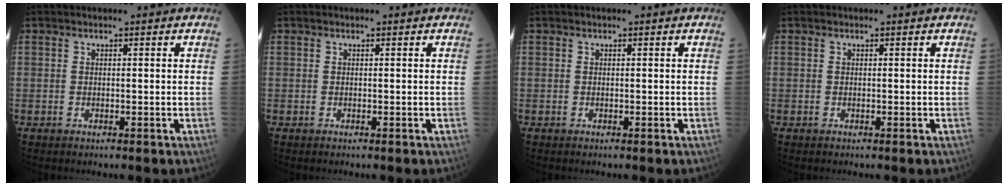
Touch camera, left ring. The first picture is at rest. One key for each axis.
{"total": 0.0}
{"total": 0.0}
{"total": 0.0}